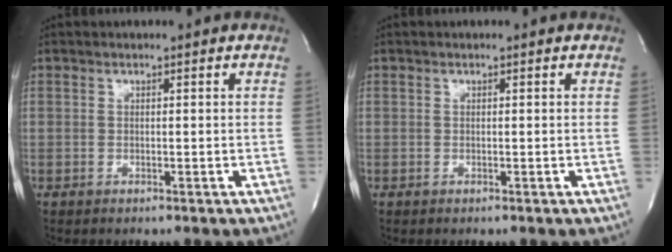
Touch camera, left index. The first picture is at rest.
{"total": 0.0}